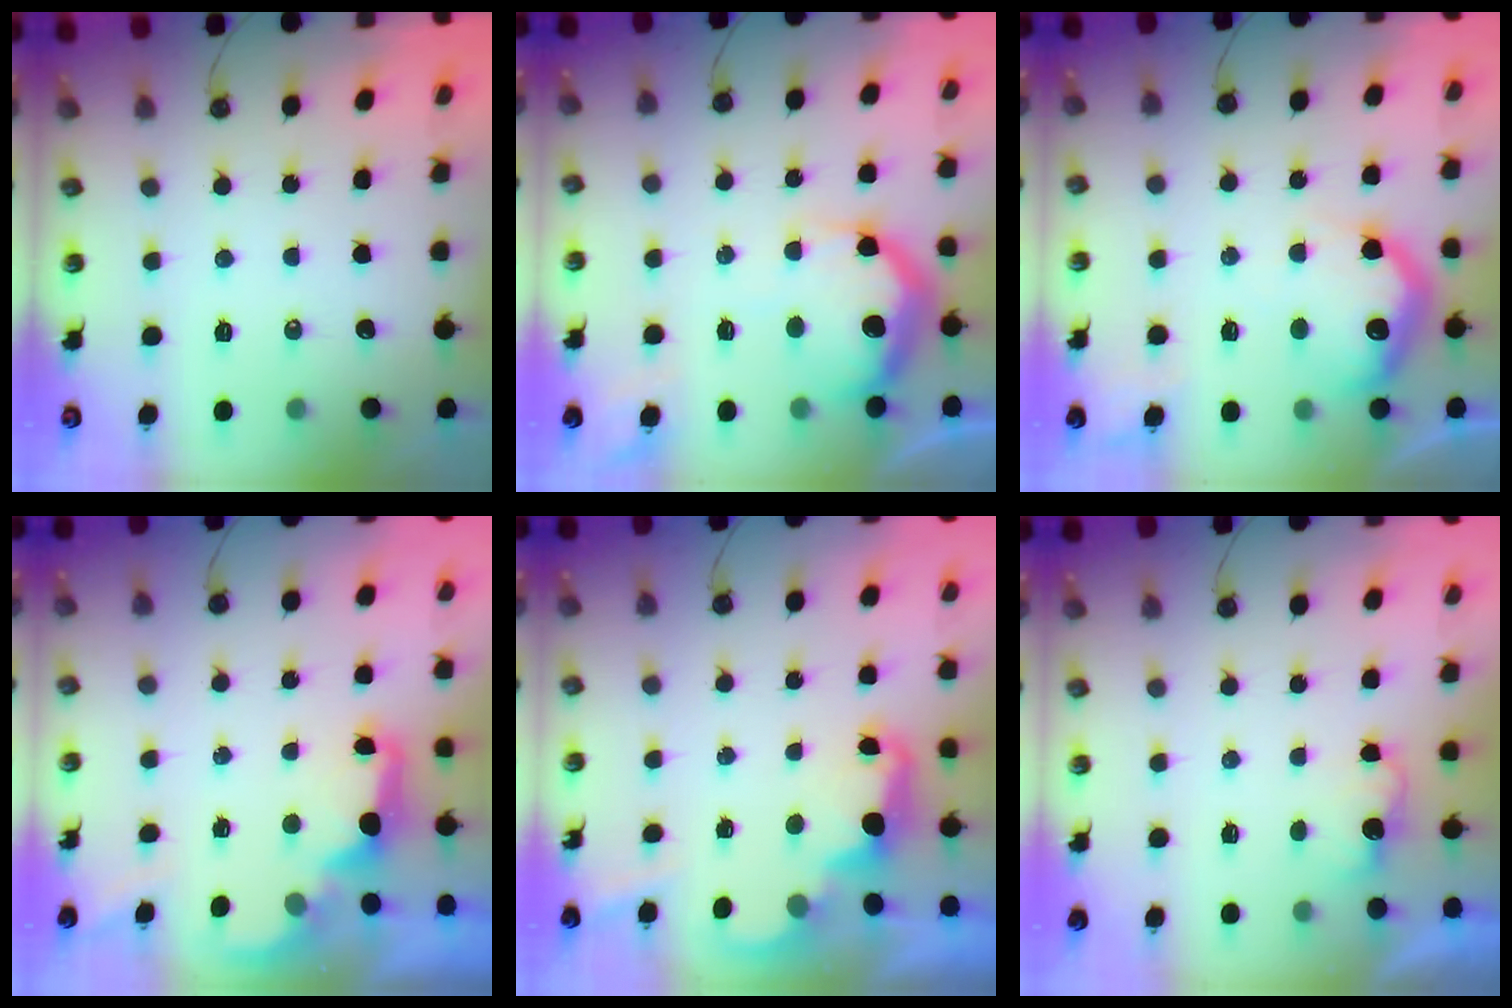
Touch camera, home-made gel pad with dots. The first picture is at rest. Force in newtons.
{"total": 20.4, "press": 20.3, "slide": 1.8}
{"total": 15.8, "press": 15.7, "slide": 1.2}
{"total": 2.5, "press": 2.4, "slide": 0.6}
{"total": 2.4, "press": 2.3, "slide": 0.5}
{"total": 2.6, "press": 2.5, "slide": 0.9}